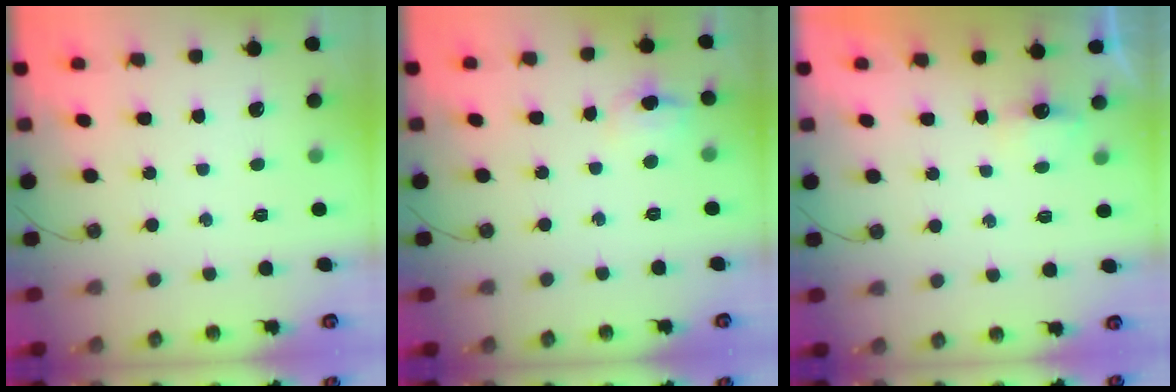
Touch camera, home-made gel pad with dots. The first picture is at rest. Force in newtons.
{"total": 6.0, "press": 5.9, "slide": 1.0}
{"total": 2.9, "press": 2.9, "slide": 0.3}